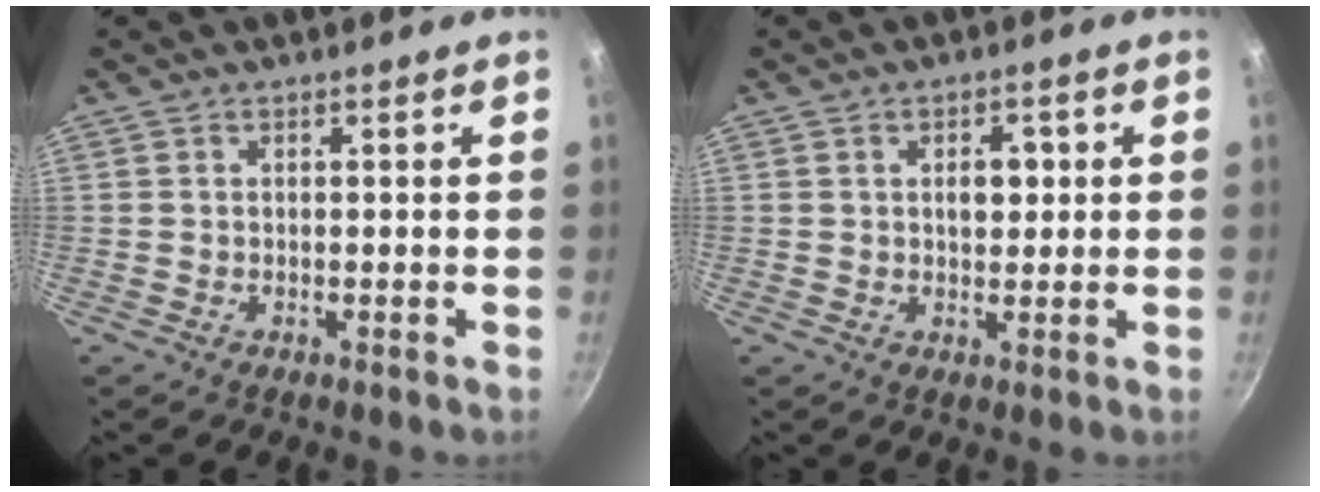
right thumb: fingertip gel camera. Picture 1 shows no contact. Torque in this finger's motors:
{"motor_torque": [0.63, 0.89, 0.89, 0.24, 0.00]}